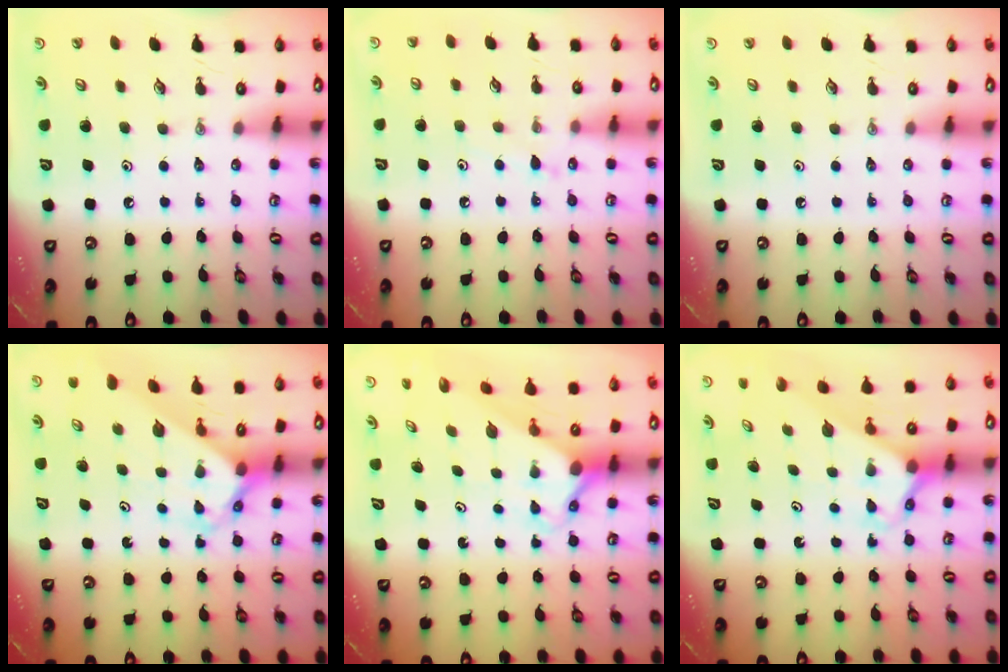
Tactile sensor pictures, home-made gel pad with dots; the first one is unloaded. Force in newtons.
{"total": 5.9, "press": 5.8, "slide": 0.6}
{"total": 0.0}
{"total": 2.8, "press": 2.8, "slide": 0.1}
{"total": 2.6, "press": 2.6, "slide": 0.2}
{"total": 2.4, "press": 2.4, "slide": 0.1}